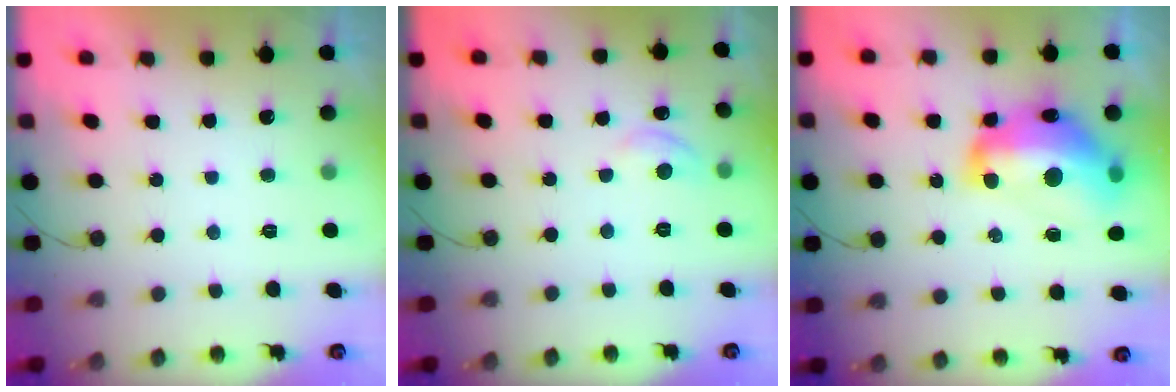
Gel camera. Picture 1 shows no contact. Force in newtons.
{"total": 4.9, "press": 4.9, "slide": 0.6}
{"total": 19.3, "press": 19.0, "slide": 3.1}